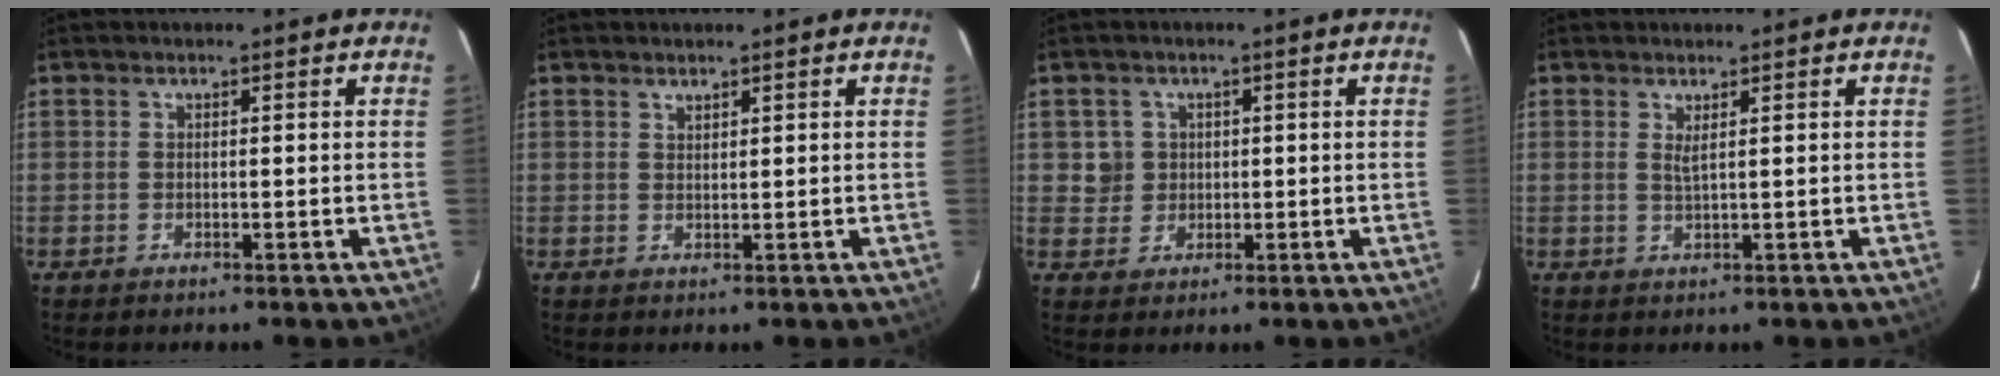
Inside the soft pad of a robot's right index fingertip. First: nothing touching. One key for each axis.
{"total": 1.0, "fx": 1.0, "fy": 0.3, "fz": 0.1, "tx": -0.002, "ty": 0.001, "tz": 0.019}
{"total": 3.5, "fx": 0.6, "fy": 3.5, "fz": 0.1, "tx": 0.012, "ty": 0.019, "tz": 0.014}
{"total": 1.5, "fx": 0.8, "fy": -0.1, "fz": 1.3, "tx": -0.024, "ty": -0.003, "tz": 0.013}